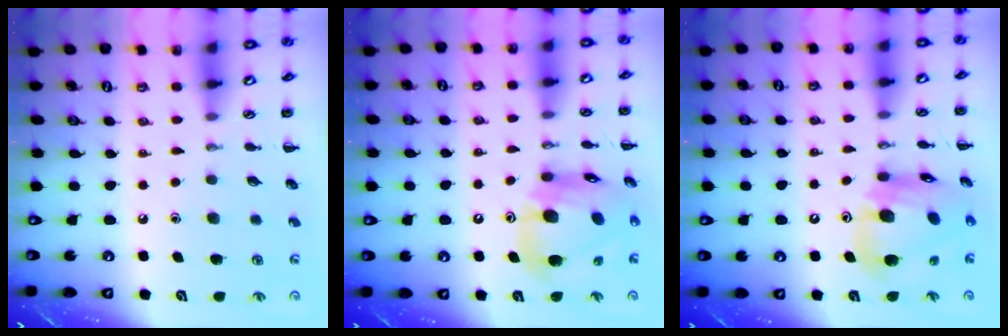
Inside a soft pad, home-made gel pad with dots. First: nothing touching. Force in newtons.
{"total": 15.4, "press": 14.7, "slide": 4.3}
{"total": 15.1, "press": 14.7, "slide": 3.6}